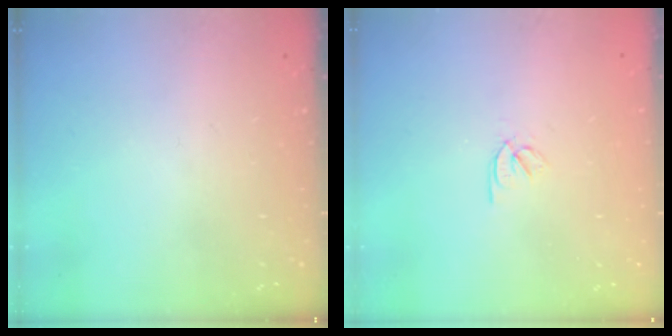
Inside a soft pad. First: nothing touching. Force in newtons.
{"total": 2.5, "press": 2.4, "slide": 0.7}